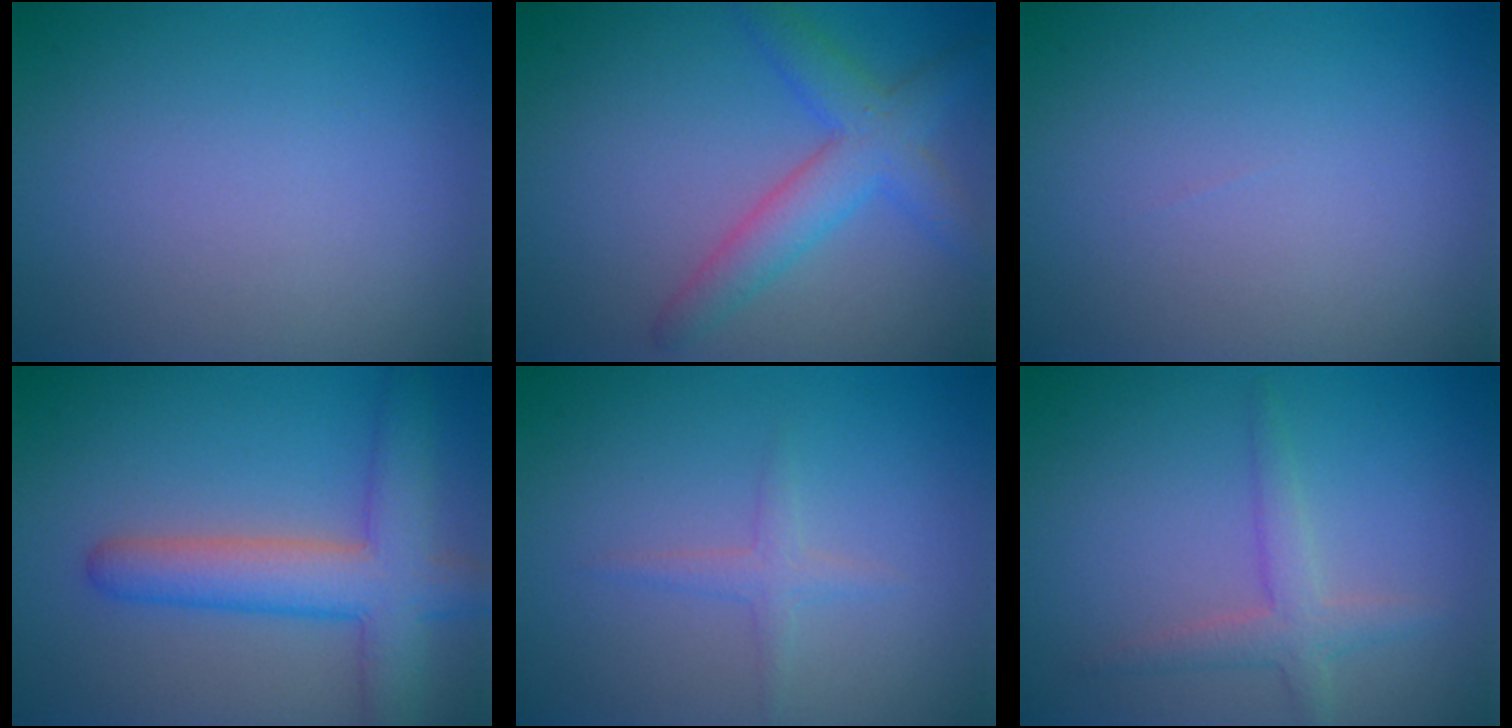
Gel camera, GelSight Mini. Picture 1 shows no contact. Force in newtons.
{"total": 4.4, "press": 4.4, "slide": 0.2}
{"total": 0.0}
{"total": 6.3, "press": 6.3, "slide": 0.4}
{"total": 1.4, "press": 1.4, "slide": 0.0}
{"total": 2.5, "press": 2.5, "slide": 0.2}